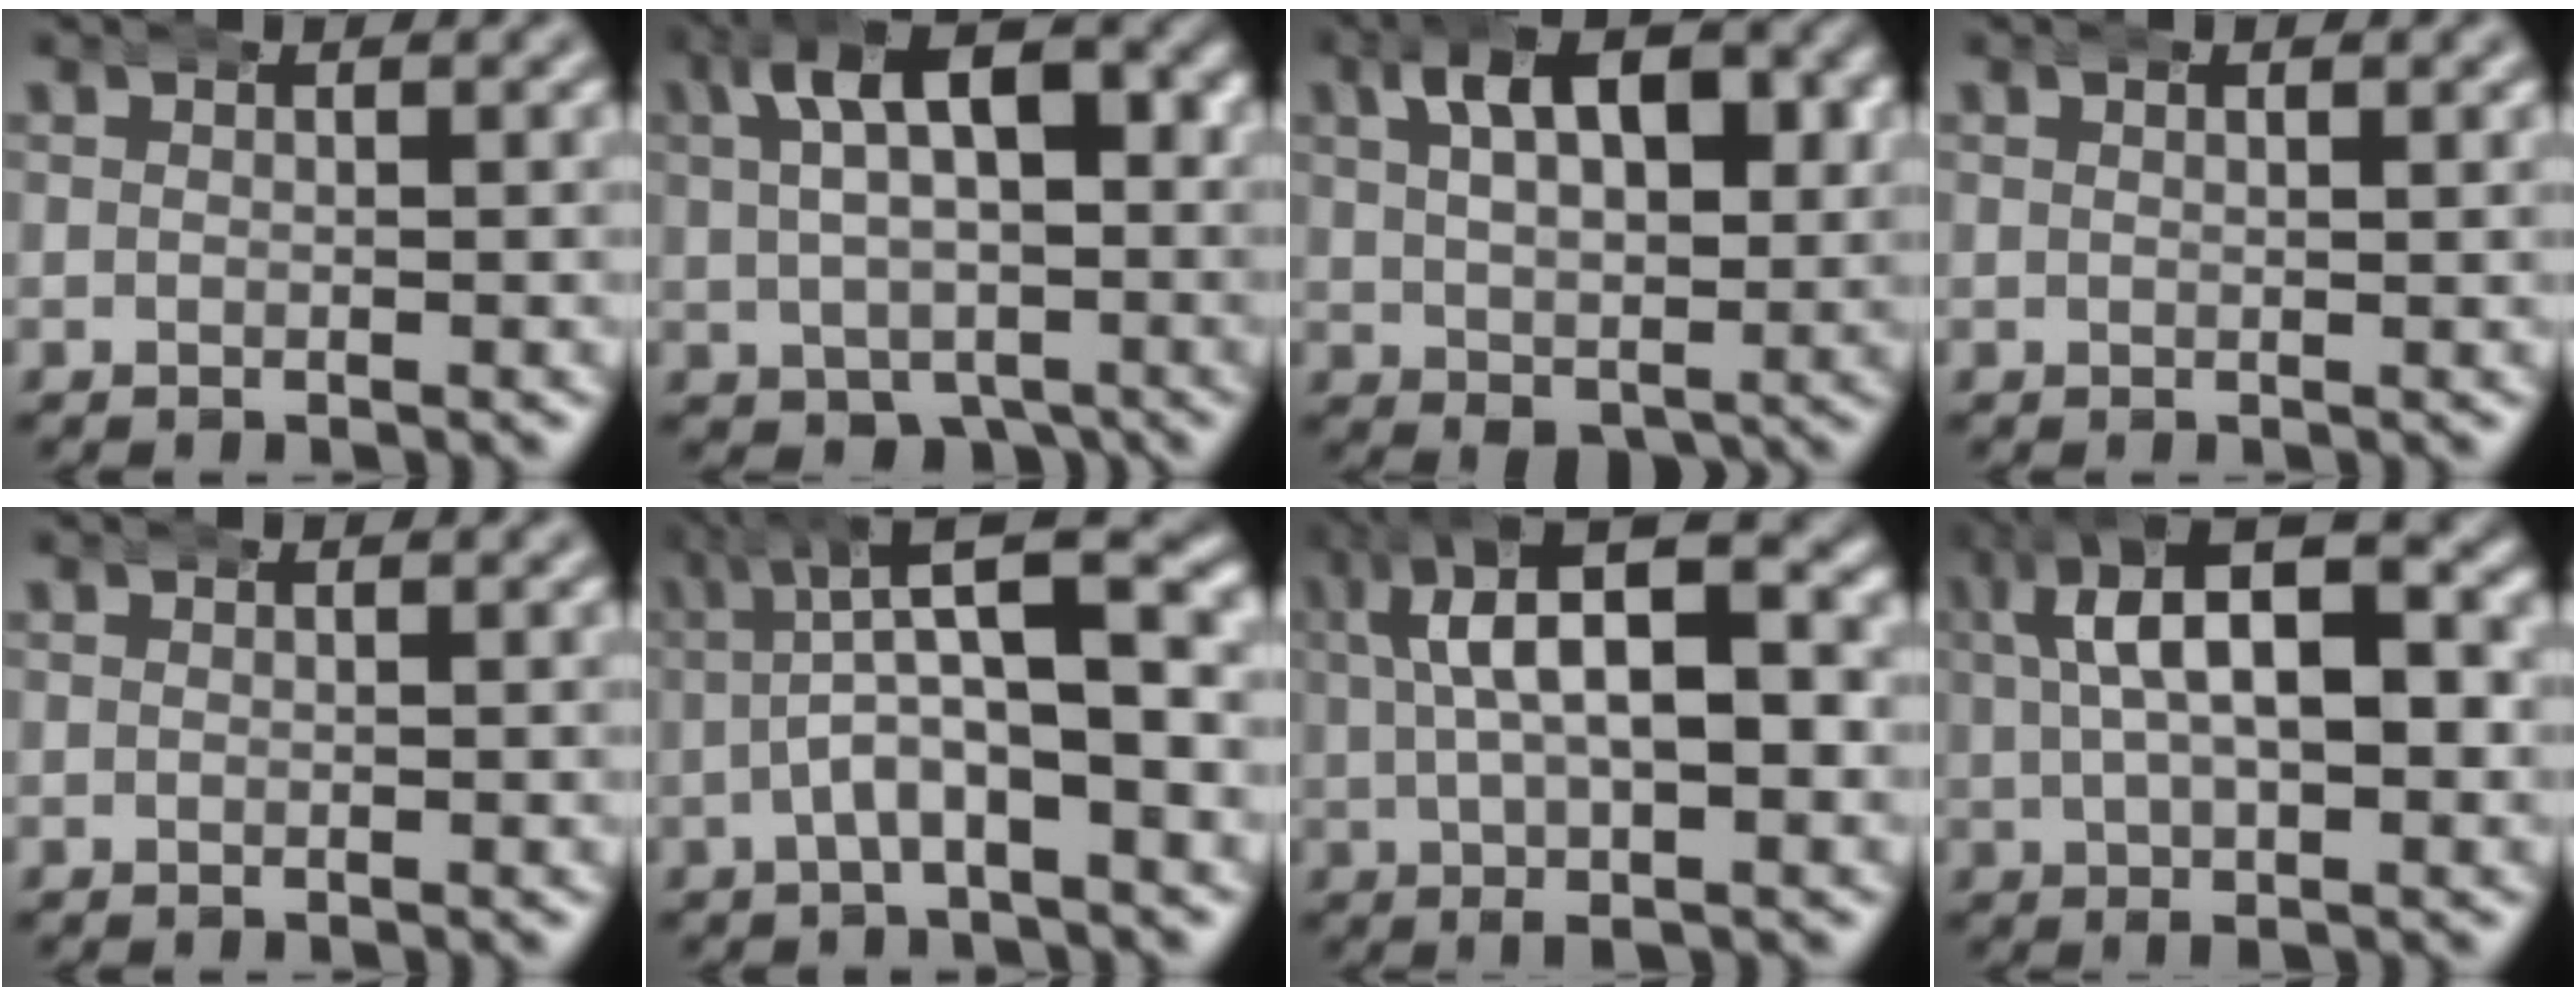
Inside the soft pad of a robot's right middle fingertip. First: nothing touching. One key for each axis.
{"total": 10.7, "fx": -0.3, "fy": 6.6, "fz": 8.3, "tx": -0.100, "ty": -0.008, "tz": -0.001}
{"total": 9.1, "fx": 1.9, "fy": 5.4, "fz": 7.1, "tx": -0.099, "ty": -0.009, "tz": 0.038}
{"total": 0.8, "fx": 0.4, "fy": 0.3, "fz": 0.7, "tx": -0.006, "ty": 0.003, "tz": 0.005}
{"total": 0.0}
{"total": 8.3, "fx": 0.6, "fy": 3.2, "fz": 7.6, "tx": -0.114, "ty": 0.012, "tz": 0.004}
{"total": 12.6, "fx": 2.5, "fy": 6.3, "fz": 10.6, "tx": -0.148, "ty": 0.025, "tz": 0.026}
{"total": 11.4, "fx": 2.4, "fy": 5.9, "fz": 9.4, "tx": -0.136, "ty": 0.023, "tz": 0.025}